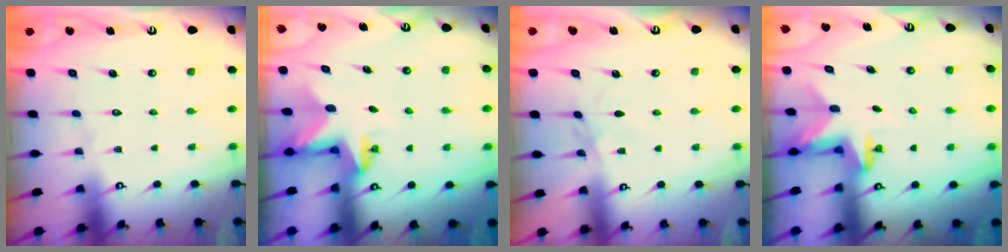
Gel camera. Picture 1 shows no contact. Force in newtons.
{"total": 2.9, "press": 2.9, "slide": 0.1}
{"total": 2.3, "press": 2.3, "slide": 0.4}
{"total": 2.3, "press": 2.3, "slide": 0.4}